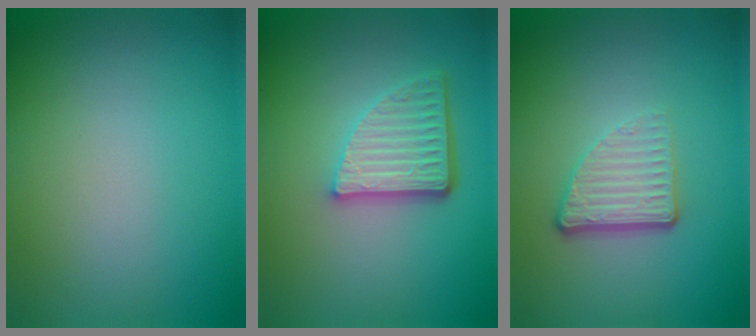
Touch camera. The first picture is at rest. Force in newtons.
{"total": 5.1, "press": 3.6, "slide": 3.7}
{"total": 3.8, "press": 2.5, "slide": 2.9}